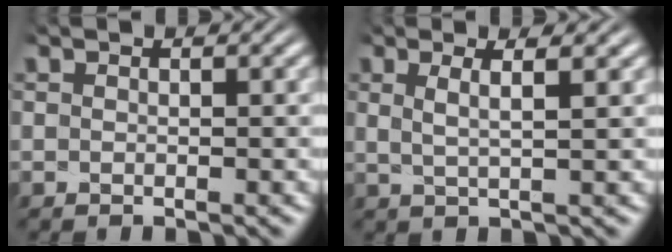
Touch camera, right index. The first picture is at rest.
{"total": 2.5, "force": [0.6, 1.0, 2.3], "torque": [-0.048, -0.004, 0.011]}